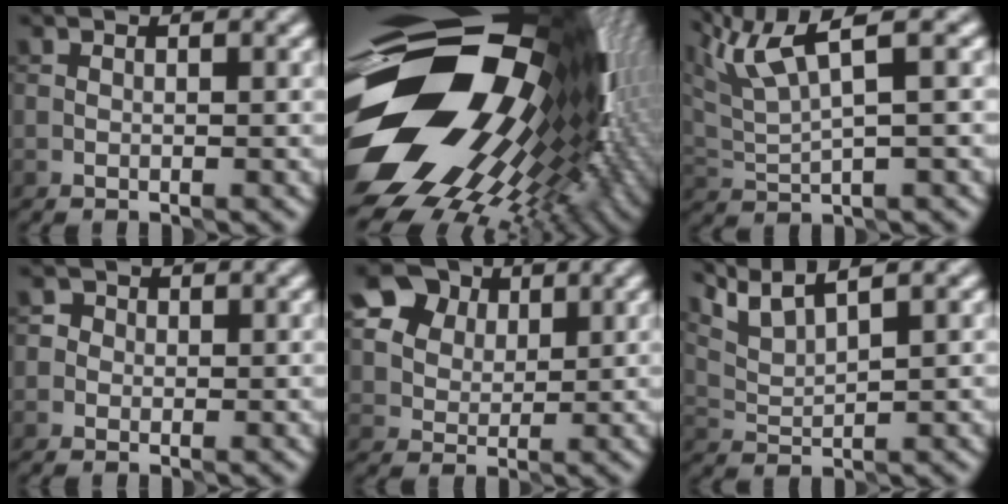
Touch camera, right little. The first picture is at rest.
{"total": 21.5, "force": [-1.5, 13.7, 16.5], "torque": [-0.295, -0.027, -0.026]}
{"total": 5.5, "force": [3.2, 0.9, 4.4], "torque": [-0.091, 0.019, 0.064]}
{"total": 2.3, "force": [0.8, 2.0, 0.8], "torque": [0.006, 0.009, -0.005]}
{"total": 8.5, "force": [4.5, 6.1, 3.9], "torque": [-0.096, 0.024, 0.075]}
{"total": 4.7, "force": [3.9, 0.6, 2.6], "torque": [-0.061, 0.015, 0.080]}